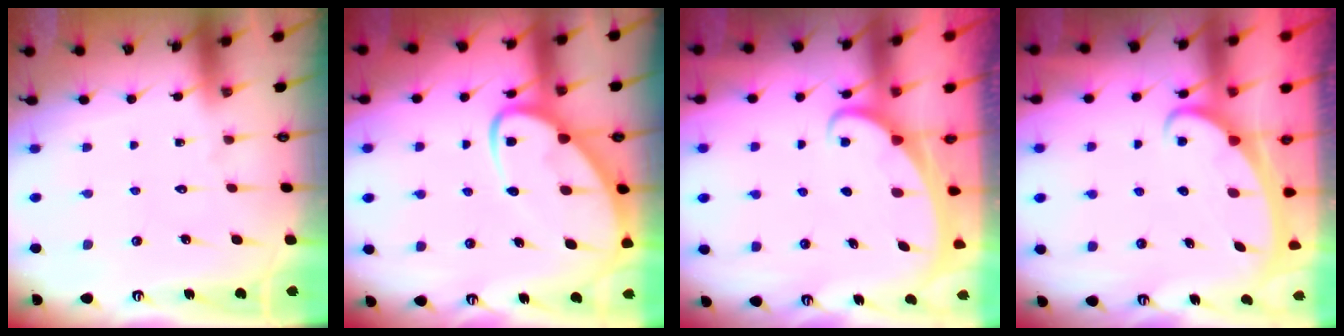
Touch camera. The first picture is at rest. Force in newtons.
{"total": 9.6, "press": 9.6, "slide": 0.7}
{"total": 1.8, "press": 1.8, "slide": 0.2}
{"total": 2.3, "press": 2.2, "slide": 0.3}